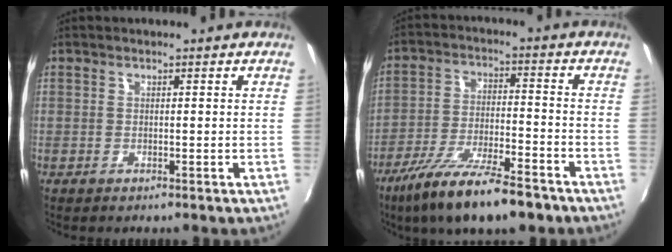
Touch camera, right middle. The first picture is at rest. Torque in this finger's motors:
{"motor_torque": [1.07, -1.01, 0.25, 0.15]}